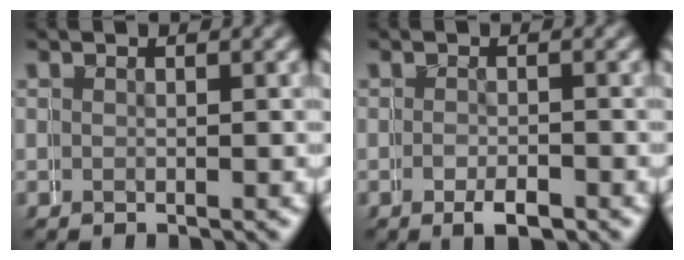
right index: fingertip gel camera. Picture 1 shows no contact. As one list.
[{"total": 1.9, "force": [-1.0, 0.7, 1.4], "torque": [-0.014, 0.002, -0.019]}]